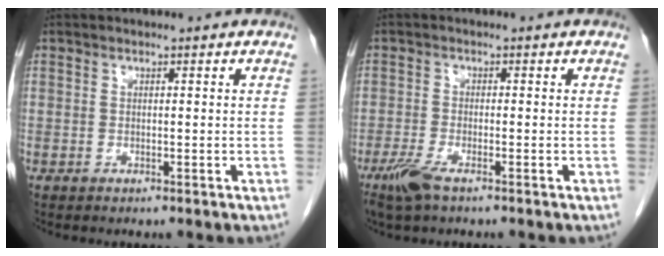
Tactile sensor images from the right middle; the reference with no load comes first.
{"total": 4.0, "force": [-2.7, 0.8, 2.9], "torque": [-0.068, -0.010, -0.053]}